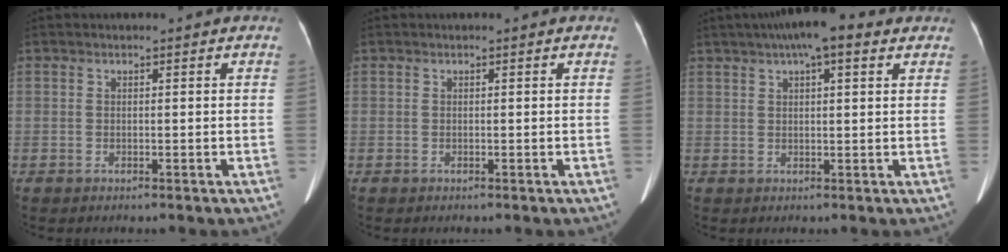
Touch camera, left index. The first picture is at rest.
{"total": 0.0}
{"total": 8.4, "force": [5.3, 1.8, 6.2], "torque": [-0.087, 0.027, 0.077]}